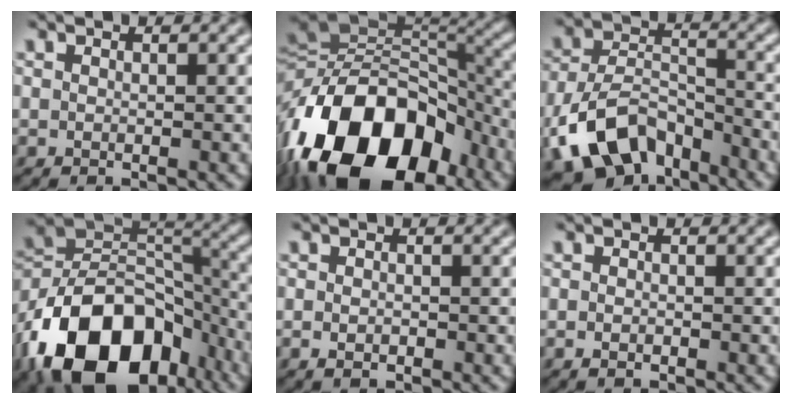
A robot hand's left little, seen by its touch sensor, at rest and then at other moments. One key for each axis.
{"total": 17.2, "fx": -7.8, "fy": 10.3, "fz": 11.3, "tx": -0.202, "ty": 0.017, "tz": -0.141}
{"total": 9.7, "fx": -5.7, "fy": 5.5, "fz": 5.5, "tx": -0.102, "ty": -0.001, "tz": -0.110}
{"total": 16.5, "fx": -8.8, "fy": 10.3, "fz": 9.4, "tx": -0.177, "ty": 0.003, "tz": -0.158}
{"total": 1.1, "fx": -0.6, "fy": 0.7, "fz": 0.7, "tx": -0.011, "ty": -0.002, "tz": -0.013}
{"total": 0.9, "fx": -0.5, "fy": 0.5, "fz": 0.5, "tx": -0.008, "ty": -0.001, "tz": -0.012}